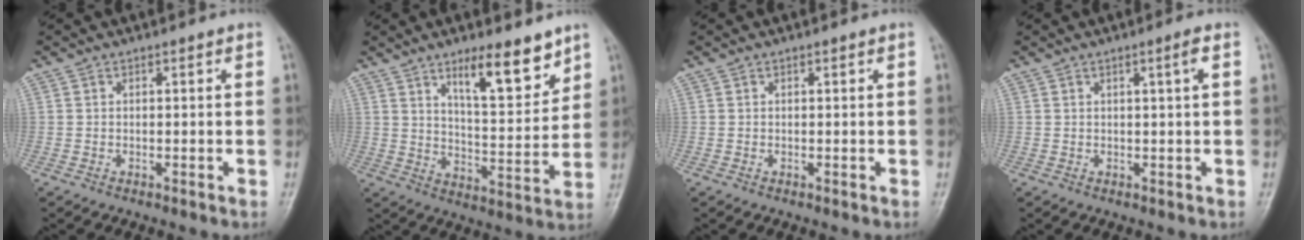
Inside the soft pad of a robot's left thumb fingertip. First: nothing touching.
{"total": 12.2, "force": [8.0, 3.6, 8.5], "torque": [-0.105, -0.060, 0.131]}
{"total": 0.0}
{"total": 1.9, "force": [0.6, -0.2, 1.8], "torque": [-0.032, -0.002, 0.012]}